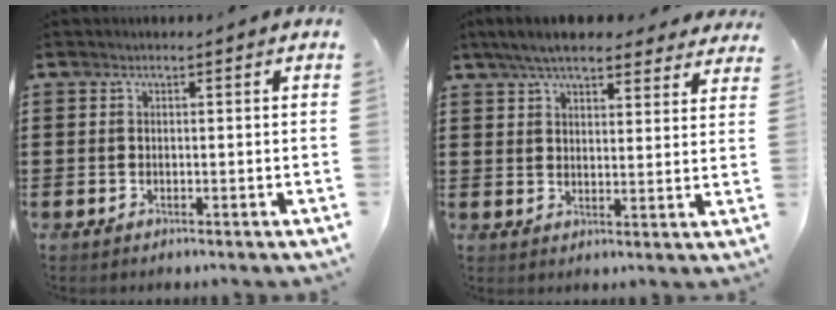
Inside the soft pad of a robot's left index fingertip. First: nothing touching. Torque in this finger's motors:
{"motor_torque": [2.14, 0.00, 1.05, 0.21]}